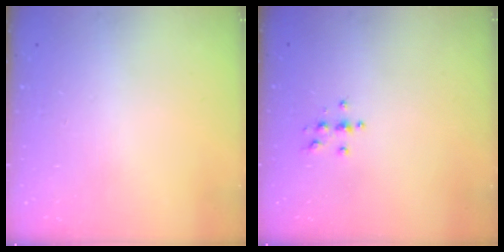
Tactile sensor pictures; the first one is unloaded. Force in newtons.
{"total": 3.7, "press": 3.7, "slide": 0.4}